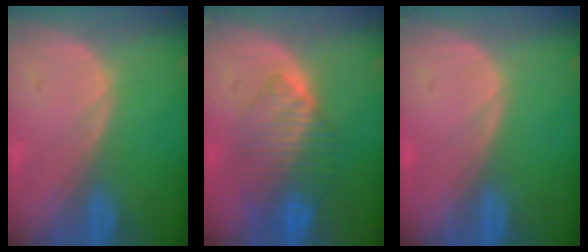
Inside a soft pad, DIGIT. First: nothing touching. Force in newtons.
{"total": 7.9, "press": 7.3, "slide": 2.9}
{"total": 0.0}